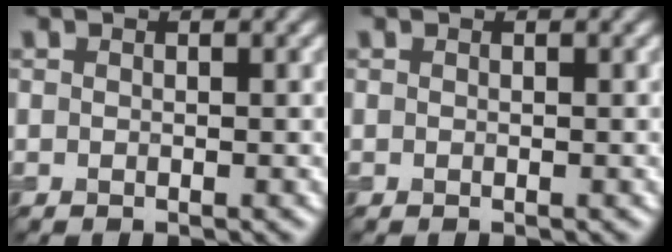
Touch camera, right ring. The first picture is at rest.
{"total": 0.0}